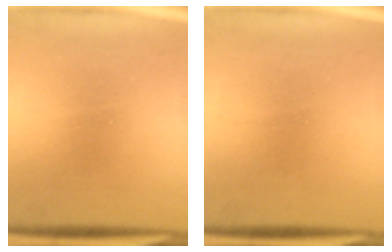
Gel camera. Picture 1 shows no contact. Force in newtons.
{"total": 1.4}